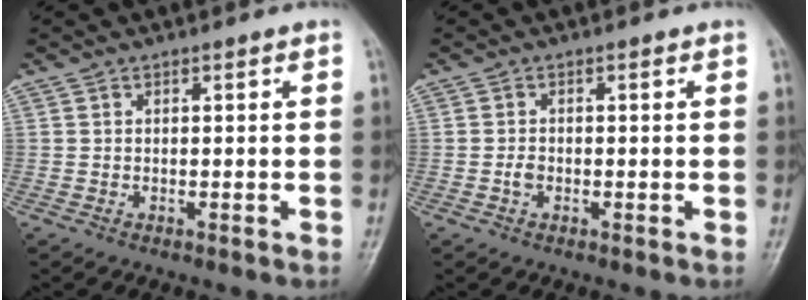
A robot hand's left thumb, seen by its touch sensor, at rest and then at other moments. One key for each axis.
{"total": 1.3, "fx": -0.5, "fy": 0.9, "fz": 0.8, "tx": -0.012, "ty": 0.002, "tz": -0.009}